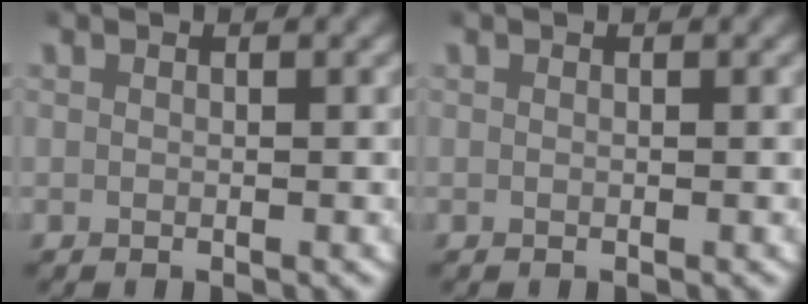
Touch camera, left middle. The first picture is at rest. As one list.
[{"total": 0.0}]